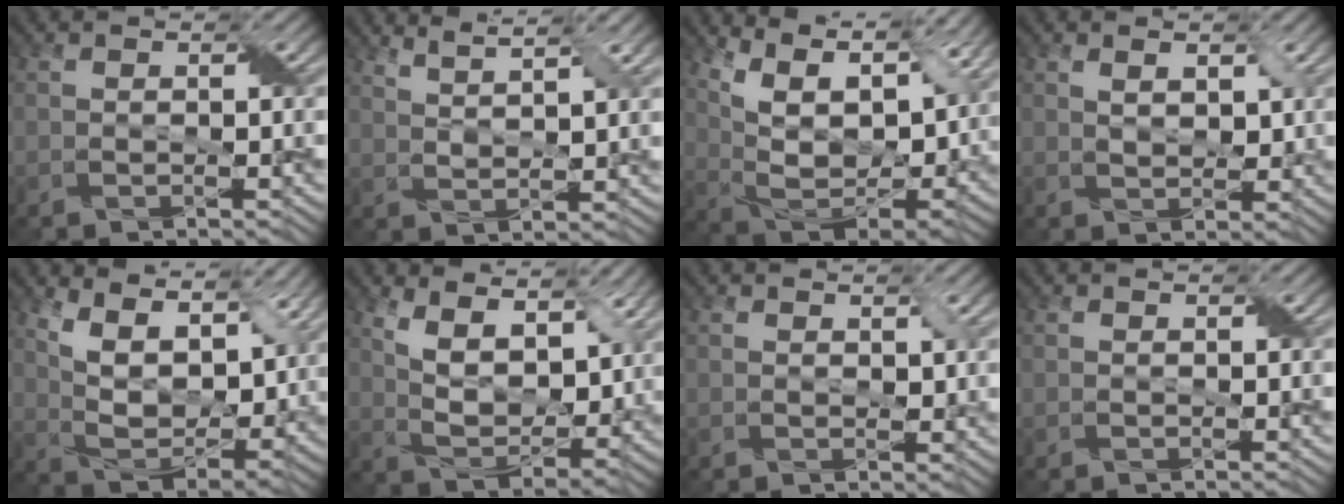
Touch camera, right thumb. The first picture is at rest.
{"total": 5.8, "force": [4.4, 1.0, 3.6], "torque": [-0.060, 0.003, 0.072]}
{"total": 15.7, "force": [9.9, 6.4, 10.4], "torque": [-0.224, 0.026, 0.151]}
{"total": 3.1, "force": [1.3, 1.7, 2.2], "torque": [-0.044, -0.004, 0.026]}
{"total": 12.7, "force": [7.5, 5.6, 8.6], "torque": [-0.178, -0.001, 0.122]}
{"total": 10.9, "force": [5.5, 5.3, 7.8], "torque": [-0.164, -0.004, 0.097]}
{"total": 1.5, "force": [0.7, 0.8, 1.0], "torque": [-0.017, -0.003, 0.017]}
{"total": 0.0}